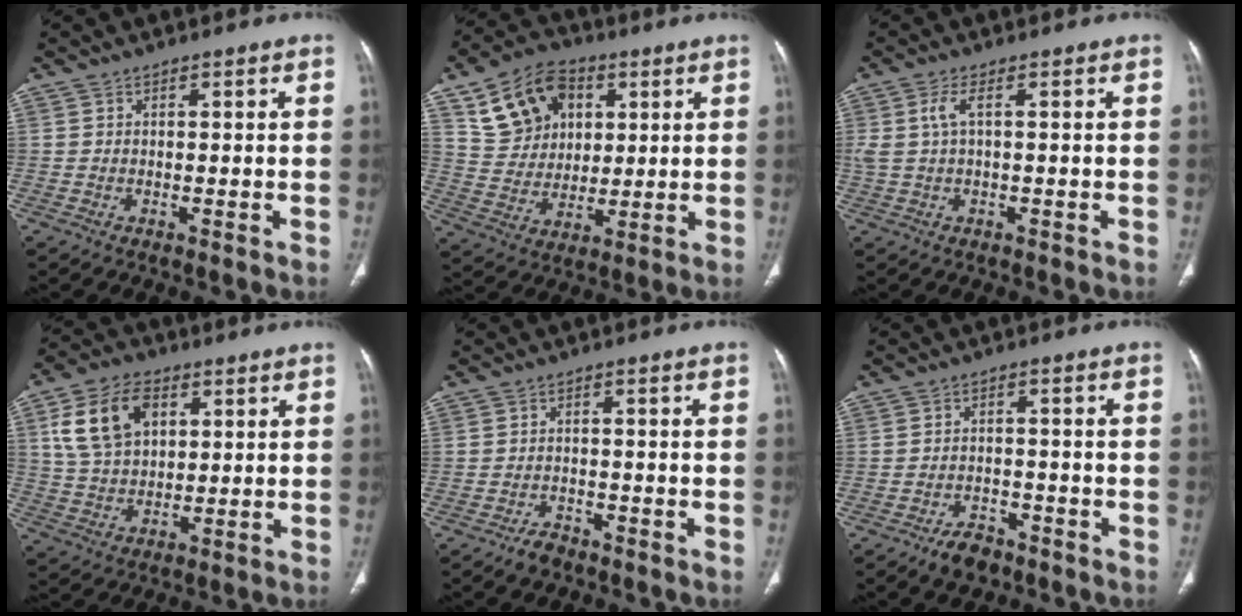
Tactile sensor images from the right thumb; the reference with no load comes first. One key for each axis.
{"total": 15.2, "fx": 6.1, "fy": 11.4, "fz": 8.1, "tx": -0.107, "ty": -0.004, "tz": 0.111}
{"total": 3.7, "fx": 0.8, "fy": 1.9, "fz": 3.1, "tx": -0.075, "ty": 0.008, "tz": 0.017}
{"total": 12.7, "fx": 4.3, "fy": 8.7, "fz": 8.3, "tx": -0.137, "ty": 0.001, "tz": 0.082}
{"total": 2.8, "fx": -2.2, "fy": 1.5, "fz": 0.9, "tx": -0.014, "ty": 0.011, "tz": -0.033}
{"total": 4.9, "fx": -3.5, "fy": 2.7, "fz": 2.0, "tx": -0.022, "ty": 0.020, "tz": -0.054}